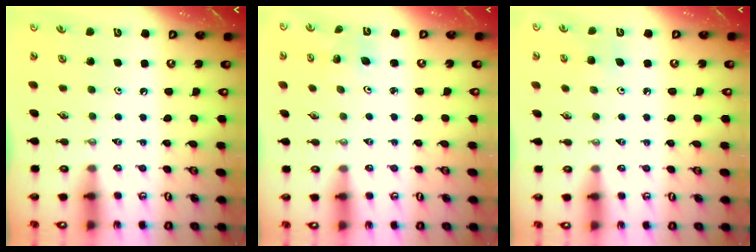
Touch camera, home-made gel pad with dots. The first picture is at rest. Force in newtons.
{"total": 2.5, "press": 2.5, "slide": 0.1}
{"total": 3.9, "press": 3.9, "slide": 0.4}